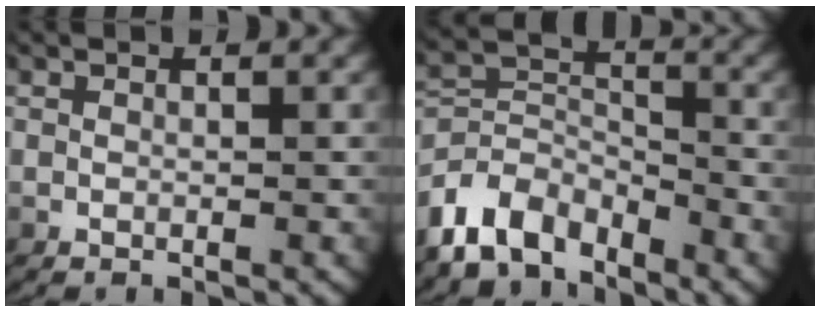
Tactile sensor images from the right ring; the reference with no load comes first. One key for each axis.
{"total": 7.6, "fx": -4.2, "fy": 5.5, "fz": 3.1, "tx": -0.064, "ty": -0.039, "tz": -0.066}